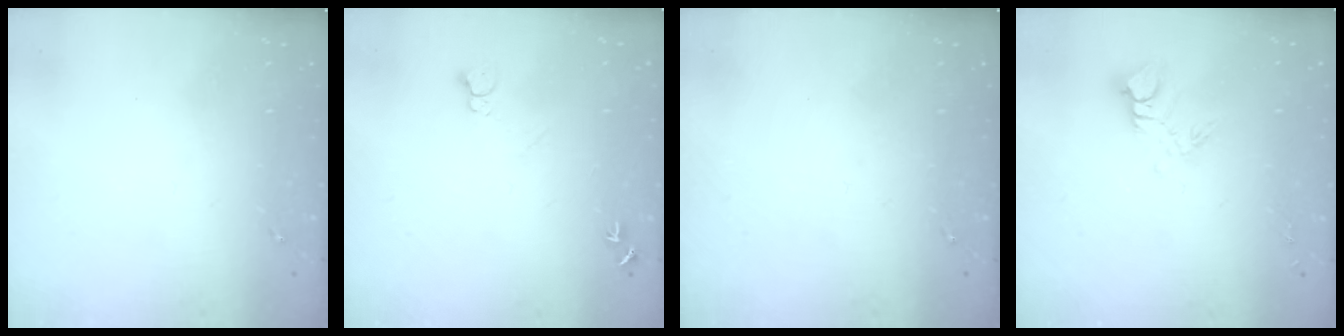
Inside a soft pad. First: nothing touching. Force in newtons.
{"total": 5.1, "press": 5.1, "slide": 0.6}
{"total": 0.0}
{"total": 8.6, "press": 8.6, "slide": 0.9}